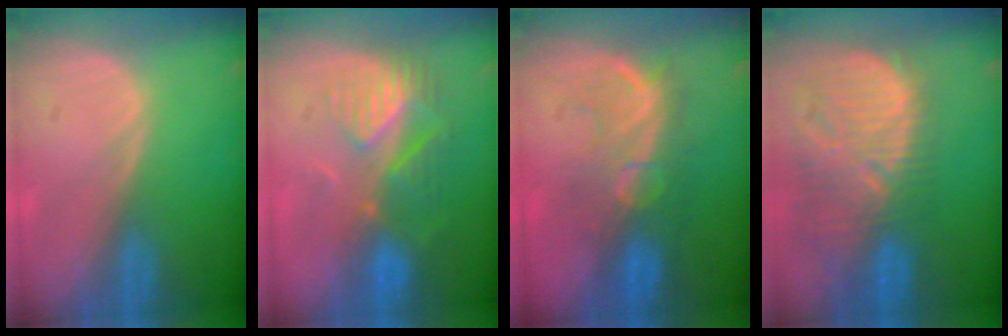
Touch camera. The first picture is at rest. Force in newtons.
{"total": 8.9, "press": 7.7, "slide": 4.5}
{"total": 8.8, "press": 8.4, "slide": 2.7}
{"total": 13.0, "press": 11.4, "slide": 6.2}